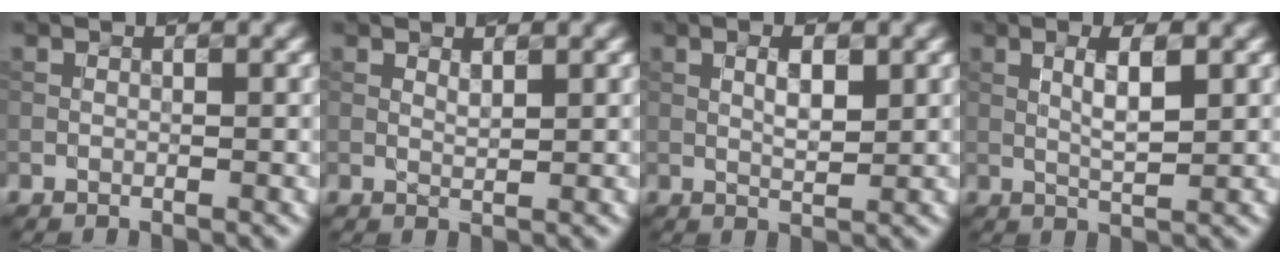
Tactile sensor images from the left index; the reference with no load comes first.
{"total": 0.8, "force": [0.6, 0.1, 0.5], "torque": [-0.010, -0.002, 0.012]}
{"total": 2.4, "force": [0.8, 0.7, 2.2], "torque": [-0.039, 0.001, 0.015]}
{"total": 3.0, "force": [0.9, 0.6, 2.8], "torque": [-0.051, 0.001, 0.017]}